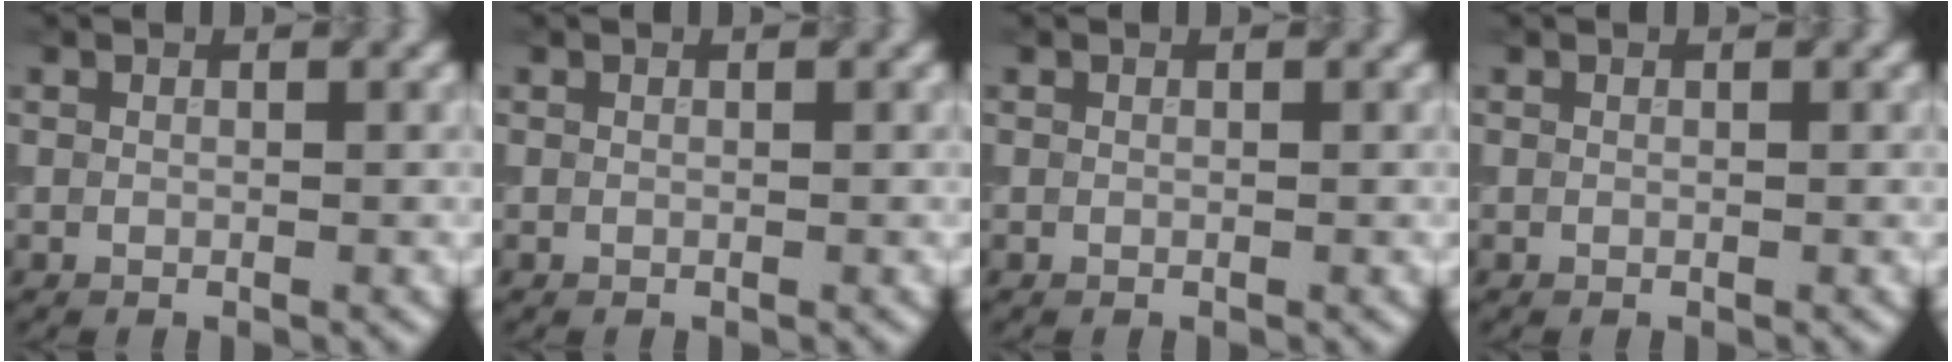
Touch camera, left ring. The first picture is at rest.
{"total": 0.0}
{"total": 0.0}
{"total": 0.0}